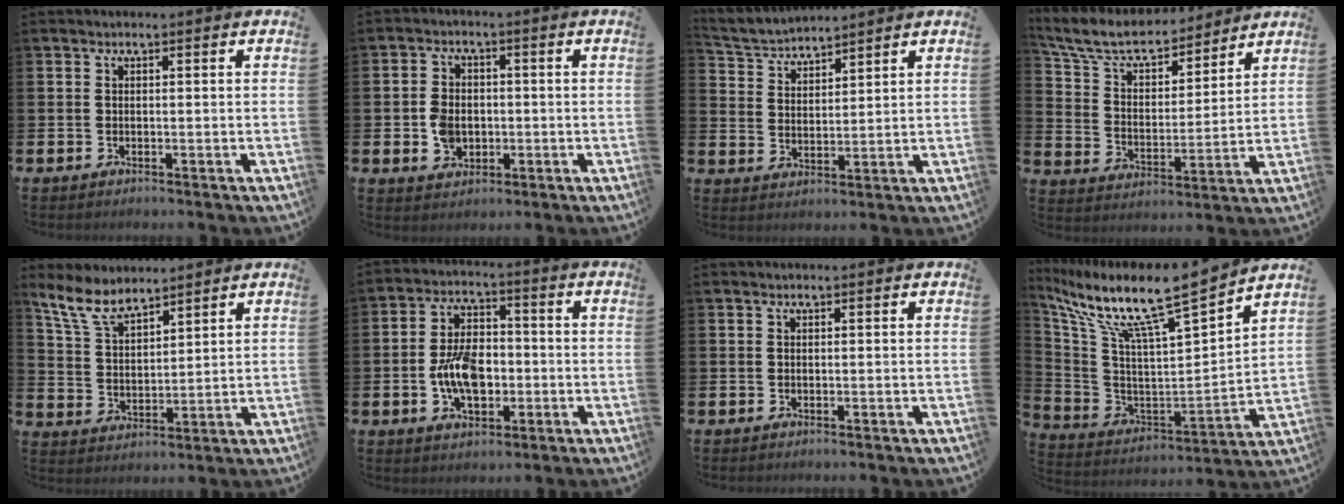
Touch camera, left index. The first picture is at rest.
{"total": 4.5, "force": [-0.6, 3.7, 2.5], "torque": [-0.045, 0.009, -0.015]}
{"total": 4.1, "force": [4.1, 0.6, -0.1], "torque": [-0.019, -0.026, 0.071]}
{"total": 8.1, "force": [7.2, 2.9, 2.4], "torque": [-0.087, -0.049, 0.125]}
{"total": 7.1, "force": [6.3, 2.1, 2.6], "torque": [-0.077, -0.021, 0.117]}
{"total": 7.5, "force": [-1.4, 4.5, 5.8], "torque": [-0.105, 0.007, -0.031]}
{"total": 0.0}
{"total": 11.4, "force": [9.2, 1.3, 6.5], "torque": [-0.165, -0.071, 0.150]}